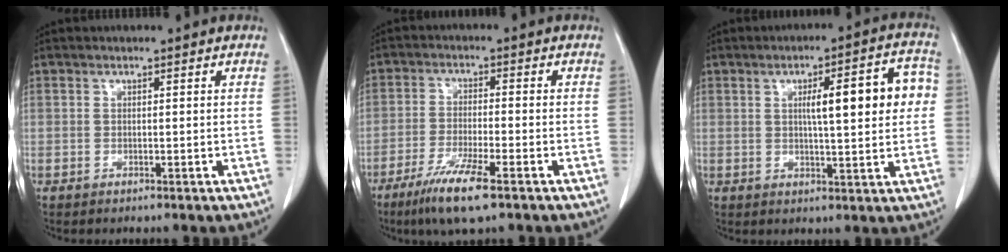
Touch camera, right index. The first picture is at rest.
{"total": 8.2, "force": [-5.1, 0.5, 6.3], "torque": [-0.123, -0.020, -0.091]}
{"total": 10.8, "force": [1.7, 2.0, 10.5], "torque": [-0.137, 0.027, 0.023]}